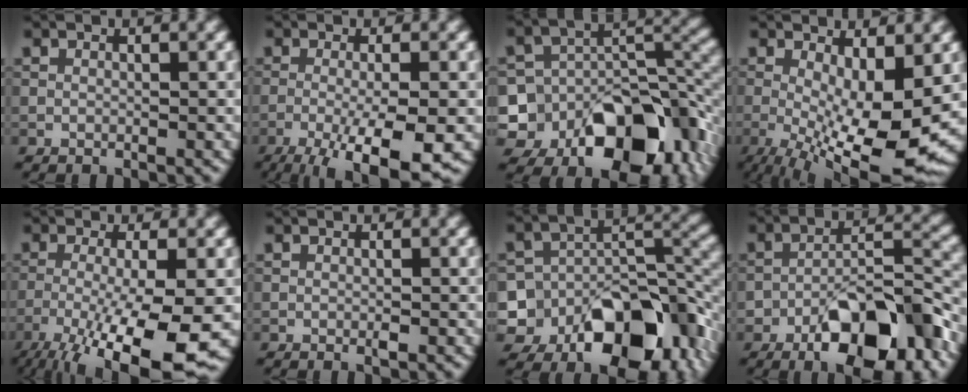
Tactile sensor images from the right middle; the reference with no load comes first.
{"total": 8.7, "force": [-4.1, 2.1, 7.4], "torque": [-0.113, -0.008, -0.065]}
{"total": 15.2, "force": [-7.5, 10.5, 8.1], "torque": [-0.139, 0.016, -0.100]}
{"total": 11.9, "force": [-2.5, 3.9, 10.9], "torque": [-0.181, -0.022, -0.030]}
{"total": 11.0, "force": [-5.2, 2.3, 9.4], "torque": [-0.162, -0.018, -0.083]}
{"total": 0.5, "force": [-0.2, 0.1, 0.5], "torque": [-0.008, -0.001, -0.003]}
{"total": 13.8, "force": [-7.0, 8.9, 7.9], "torque": [-0.125, 0.018, -0.098]}
{"total": 10.4, "force": [-5.9, 4.2, 7.5], "torque": [-0.111, 0.009, -0.096]}